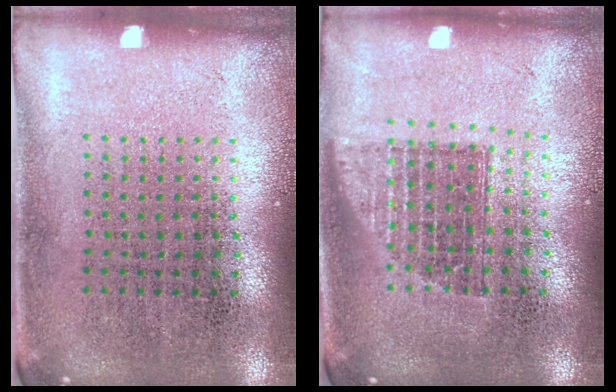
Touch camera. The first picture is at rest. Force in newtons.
{"total": 1.4, "press": 1.1, "slide": 0.8}